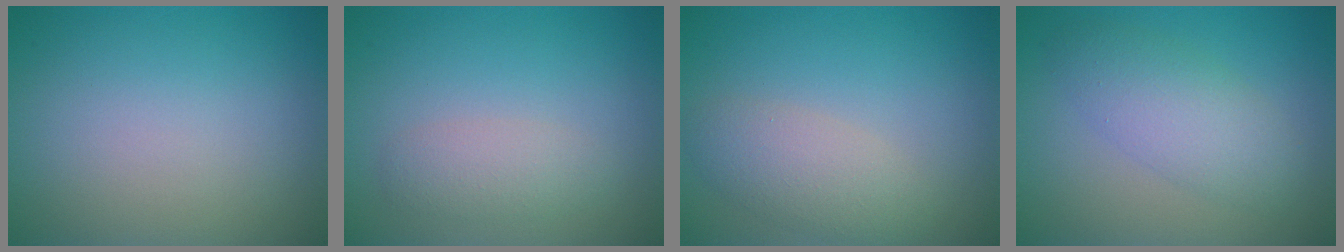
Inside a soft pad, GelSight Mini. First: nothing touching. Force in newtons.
{"total": 2.1, "press": 2.1, "slide": 0.2}
{"total": 3.2, "press": 3.1, "slide": 0.3}
{"total": 4.0, "press": 4.0, "slide": 0.2}